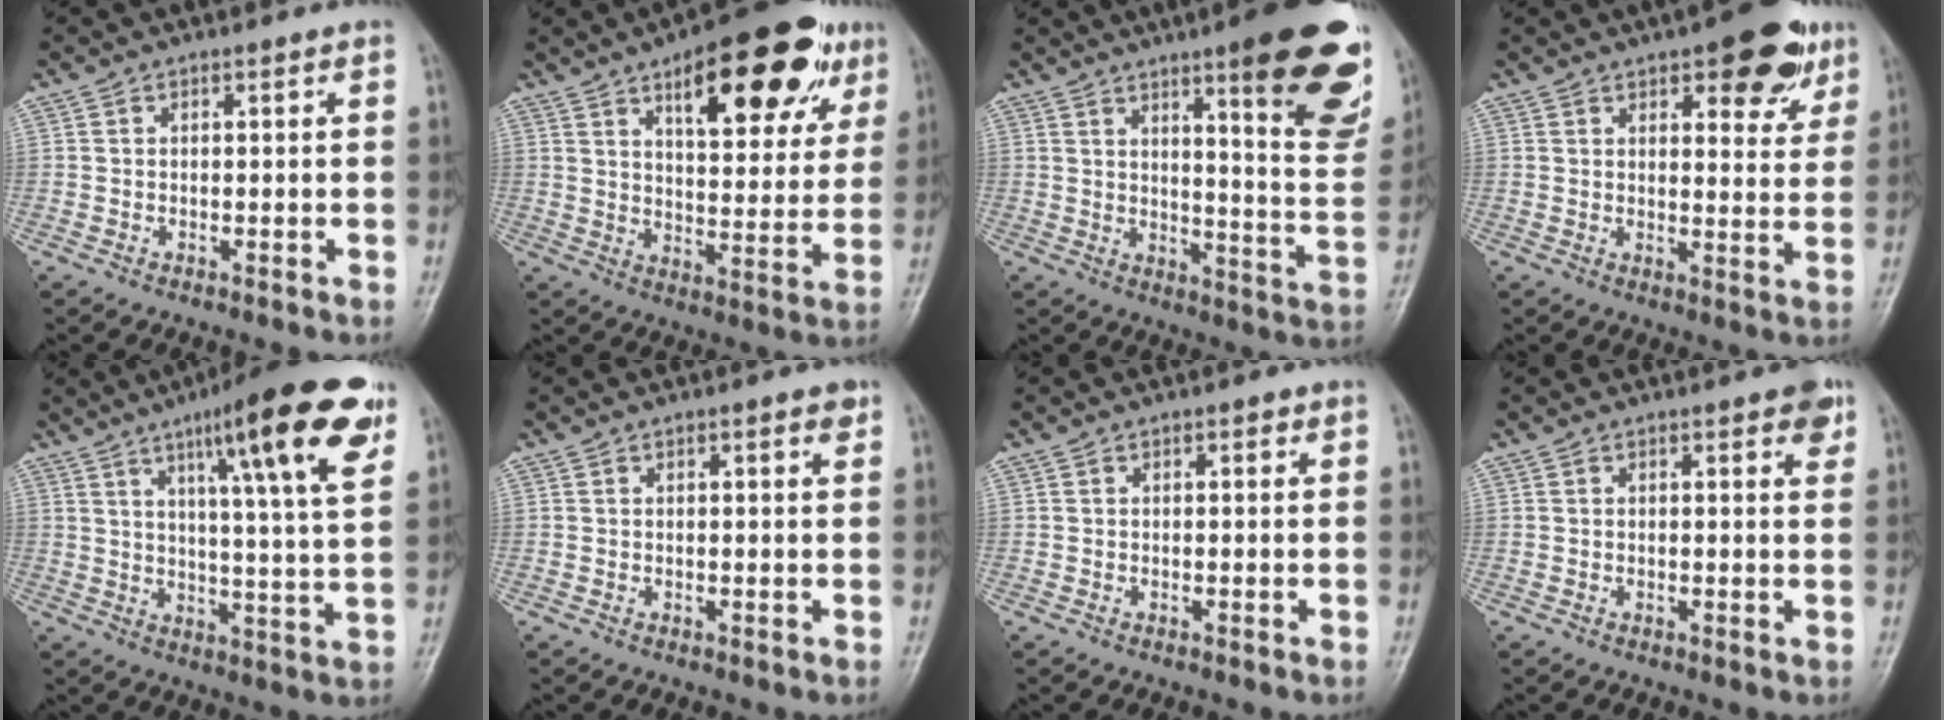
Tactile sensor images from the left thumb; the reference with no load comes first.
{"total": 21.3, "force": [11.4, 8.4, 15.9], "torque": [-0.181, -0.032, 0.163]}
{"total": 21.9, "force": [12.1, 4.5, 17.8], "torque": [-0.192, -0.062, 0.161]}
{"total": 11.9, "force": [6.8, 4.9, 8.5], "torque": [-0.070, -0.027, 0.085]}
{"total": 18.7, "force": [9.8, 2.7, 15.7], "torque": [-0.207, -0.035, 0.138]}
{"total": 1.8, "force": [1.0, 0.5, 1.4], "torque": [-0.017, -0.003, 0.012]}
{"total": 1.0, "force": [0.5, 0.5, 0.6], "torque": [-0.004, 0.000, 0.004]}
{"total": 3.5, "force": [1.9, 1.1, 2.7], "torque": [-0.024, -0.006, 0.019]}